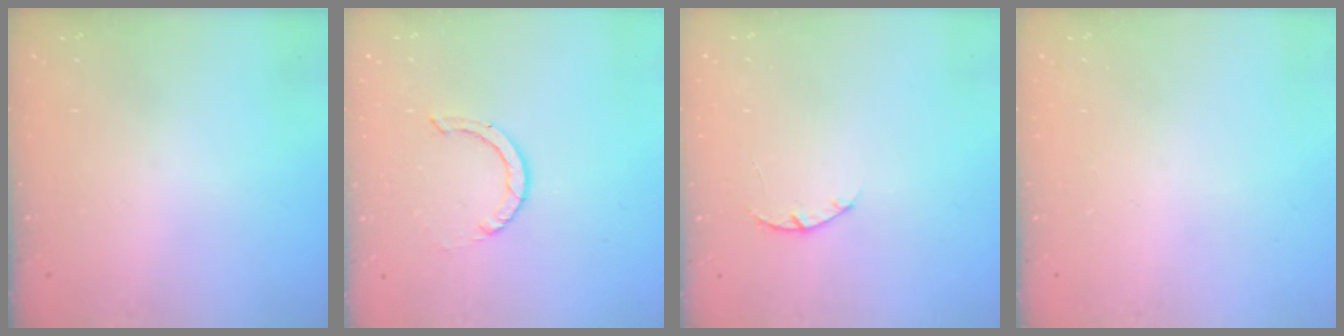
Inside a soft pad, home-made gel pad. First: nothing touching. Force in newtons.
{"total": 0.9, "press": 0.9, "slide": 0.1}
{"total": 2.9, "press": 2.9, "slide": 0.5}
{"total": 0.0}